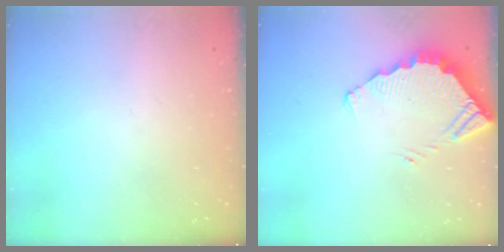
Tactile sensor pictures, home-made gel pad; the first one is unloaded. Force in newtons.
{"total": 4.0, "press": 3.9, "slide": 0.3}